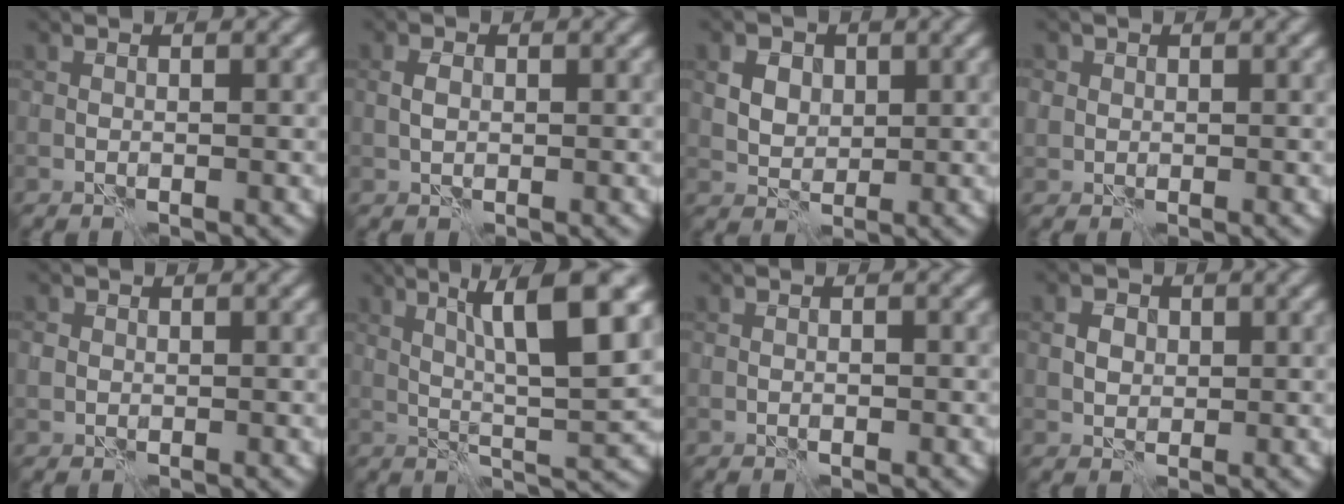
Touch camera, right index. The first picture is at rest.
{"total": 1.2, "force": [0.1, 0.9, 0.8], "torque": [-0.017, 0.005, 0.001]}
{"total": 5.2, "force": [2.3, 3.8, 2.7], "torque": [-0.057, 0.017, 0.031]}
{"total": 1.4, "force": [0.4, 1.3, 0.2], "torque": [0.001, -0.002, 0.007]}
{"total": 1.0, "force": [0.1, 1.0, 0.3], "torque": [-0.003, 0.000, -0.001]}
{"total": 8.8, "force": [3.0, 1.4, 8.2], "torque": [-0.129, 0.007, 0.053]}
{"total": 0.6, "force": [-0.2, 0.3, 0.5], "torque": [-0.007, 0.001, -0.003]}
{"total": 1.7, "force": [0.3, 1.5, 0.7], "torque": [-0.013, 0.001, 0.004]}